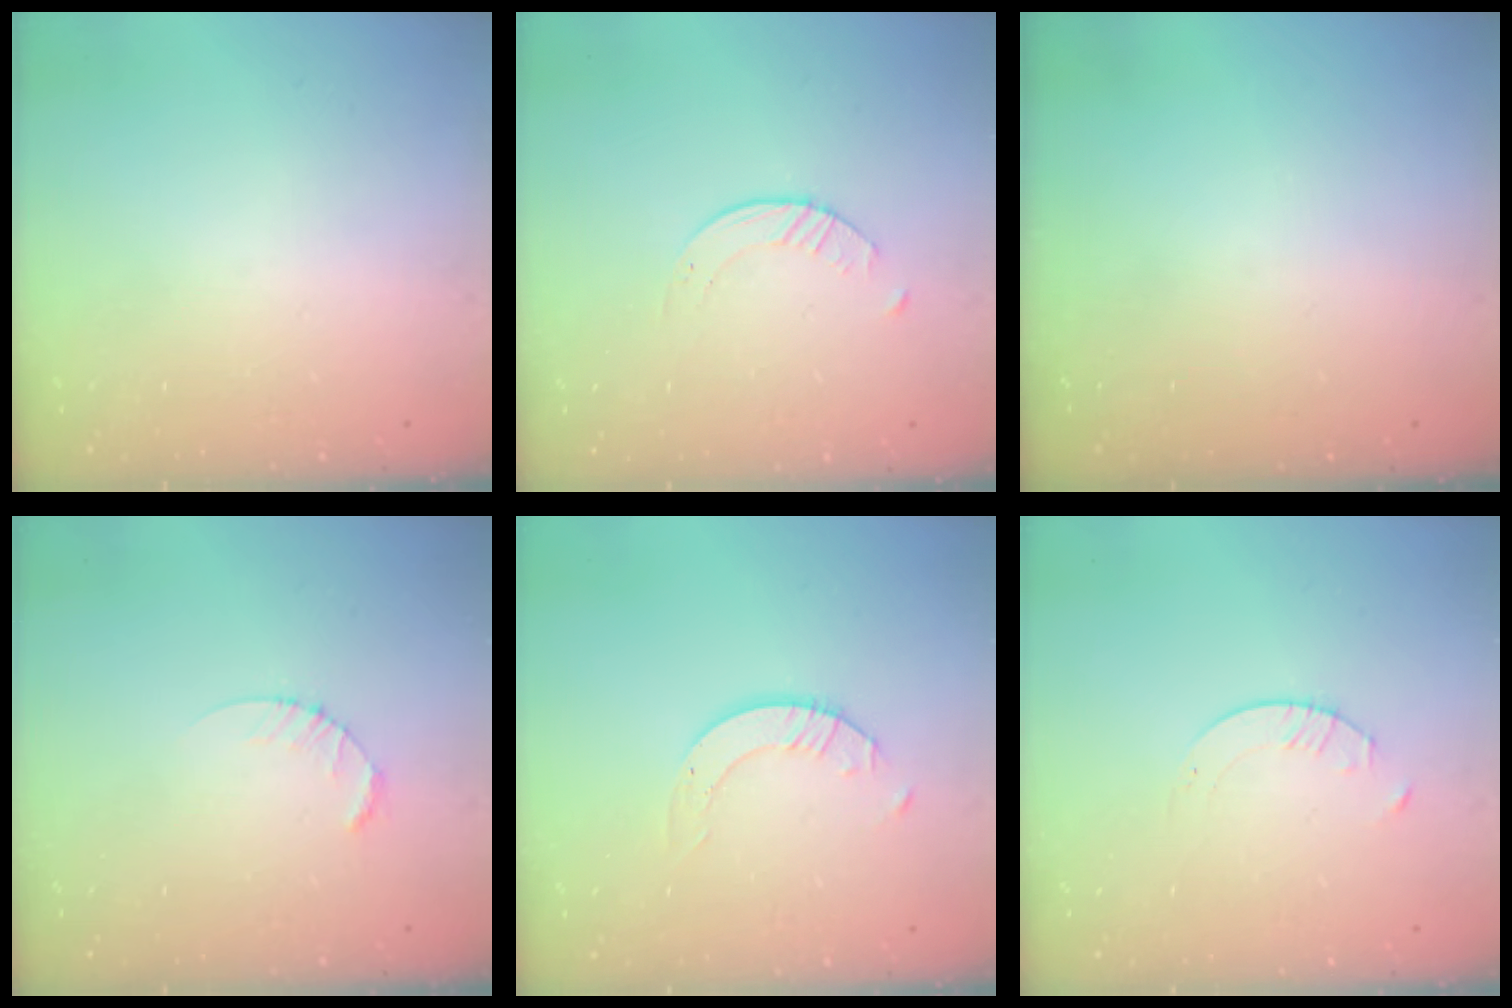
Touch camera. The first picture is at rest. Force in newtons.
{"total": 1.6, "press": 1.6, "slide": 0.3}
{"total": 0.0}
{"total": 2.6, "press": 2.6, "slide": 0.4}
{"total": 2.7, "press": 2.7, "slide": 0.2}
{"total": 1.6, "press": 1.6, "slide": 0.2}